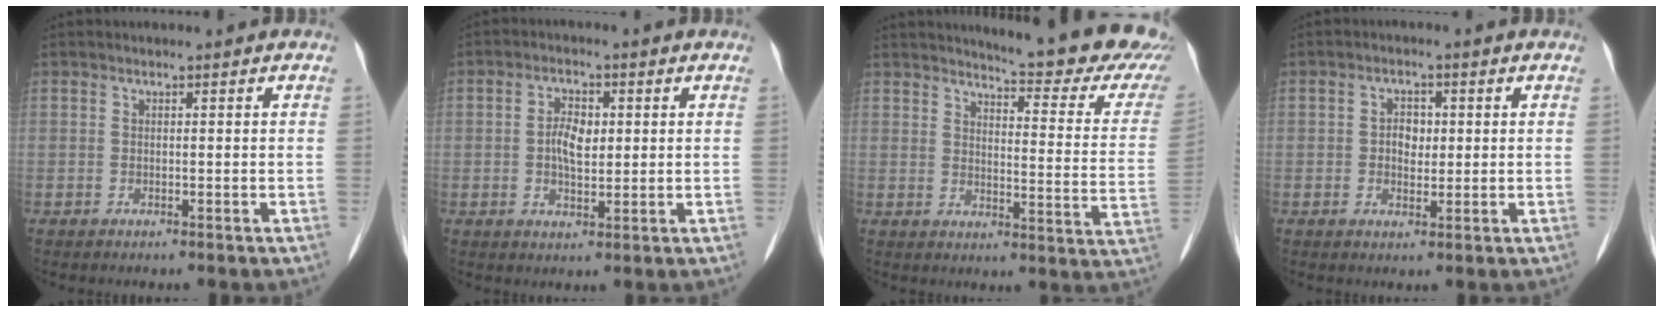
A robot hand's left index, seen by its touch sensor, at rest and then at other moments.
{"total": 4.5, "force": [0.5, 2.3, 3.8], "torque": [-0.078, 0.006, 0.008]}
{"total": 19.6, "force": [17.7, 2.2, 8.2], "torque": [-0.096, -0.083, 0.192]}
{"total": 3.1, "force": [0.3, 2.2, 2.2], "torque": [-0.035, 0.007, 0.006]}